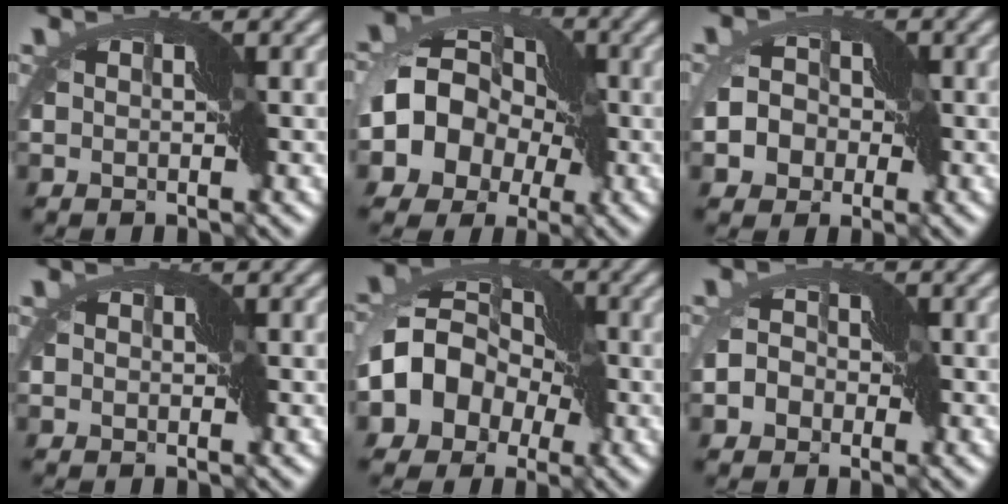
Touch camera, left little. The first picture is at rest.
{"total": 12.4, "force": [-1.8, 9.9, 7.3], "torque": [-0.120, -0.007, -0.062]}
{"total": 5.3, "force": [-1.6, 4.6, 2.2], "torque": [-0.032, -0.006, -0.050]}
{"total": 0.0}
{"total": 9.7, "force": [-2.1, 7.3, 6.1], "torque": [-0.104, -0.004, -0.066]}
{"total": 3.7, "force": [-1.8, 2.9, 1.4], "torque": [-0.009, 0.001, -0.048]}